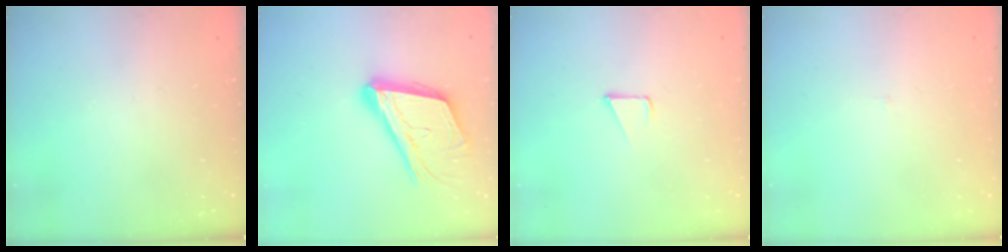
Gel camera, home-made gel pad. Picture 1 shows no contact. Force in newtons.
{"total": 17.4, "press": 17.0, "slide": 3.7}
{"total": 2.3, "press": 2.3, "slide": 0.2}
{"total": 2.0, "press": 2.0, "slide": 0.1}